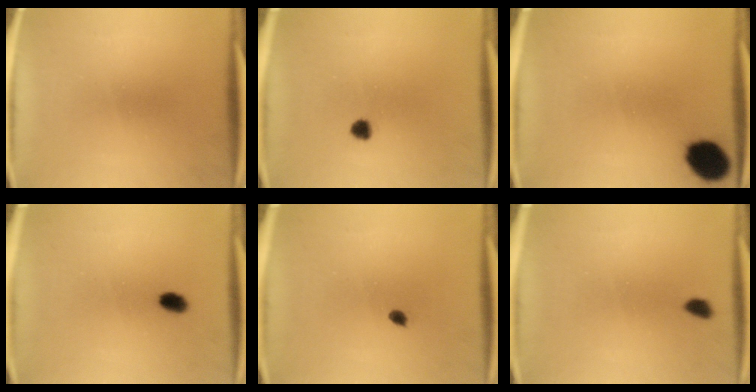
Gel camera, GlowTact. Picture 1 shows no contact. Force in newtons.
{"total": 1.9}
{"total": 9.8}
{"total": 2.5}
{"total": 1.1}
{"total": 1.7}